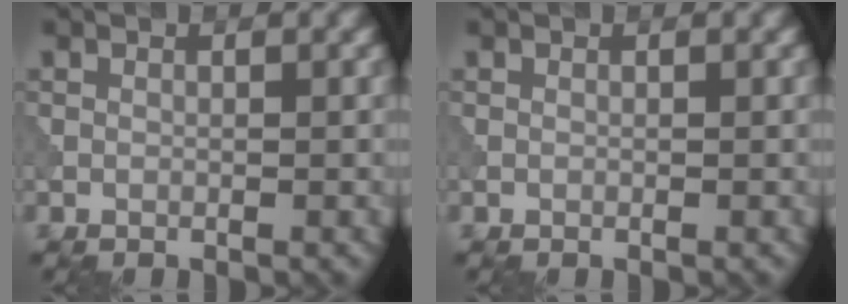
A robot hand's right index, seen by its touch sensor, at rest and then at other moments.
{"total": 0.0}